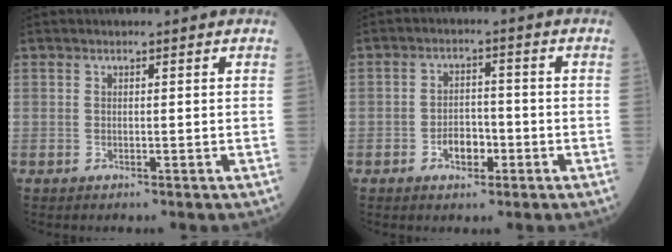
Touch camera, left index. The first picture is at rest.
{"total": 4.1, "force": [-1.9, 2.4, 2.7], "torque": [-0.044, 0.008, -0.033]}